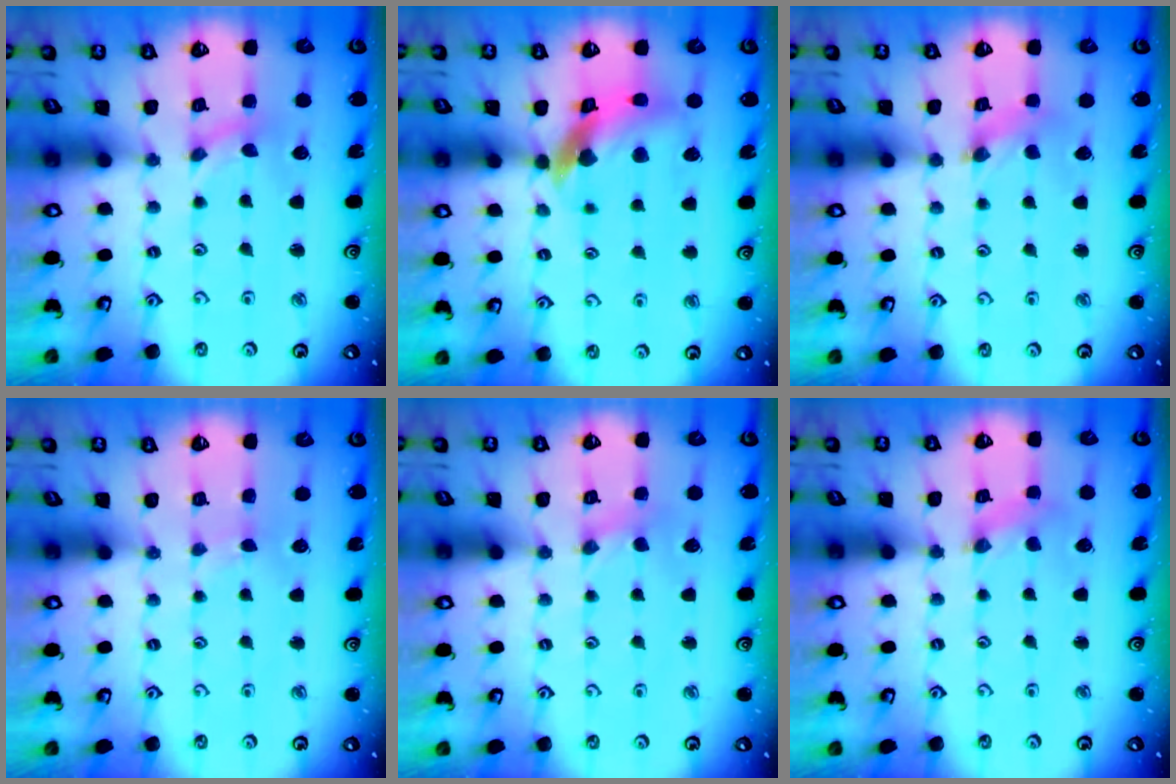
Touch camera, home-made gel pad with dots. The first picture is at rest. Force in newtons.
{"total": 10.9, "press": 10.7, "slide": 1.7}
{"total": 0.8, "press": 0.8, "slide": 0.2}
{"total": 1.2, "press": 1.2, "slide": 0.2}
{"total": 1.0, "press": 1.0, "slide": 0.1}
{"total": 1.7, "press": 1.7, "slide": 0.3}